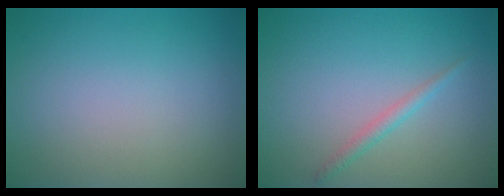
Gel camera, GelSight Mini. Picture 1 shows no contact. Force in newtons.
{"total": 1.2, "press": 1.2, "slide": 0.0}